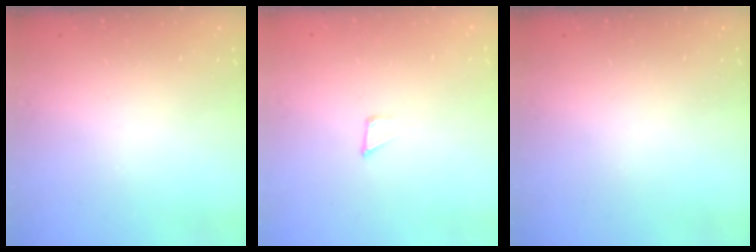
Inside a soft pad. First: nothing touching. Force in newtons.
{"total": 1.7, "press": 1.7, "slide": 0.0}
{"total": 0.0}